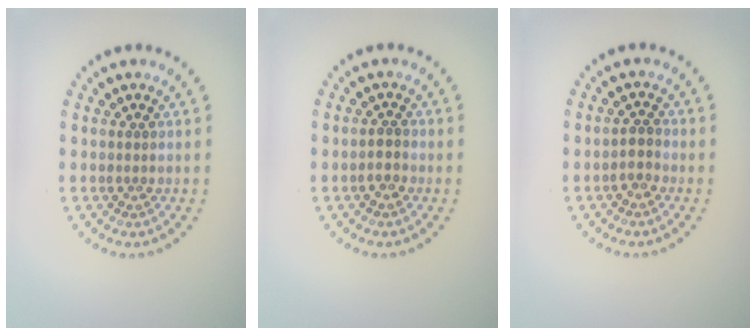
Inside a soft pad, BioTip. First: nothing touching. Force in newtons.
{"total": 1.3, "press": 1.1, "slide": 0.7}
{"total": 1.4, "press": 1.1, "slide": 0.8}